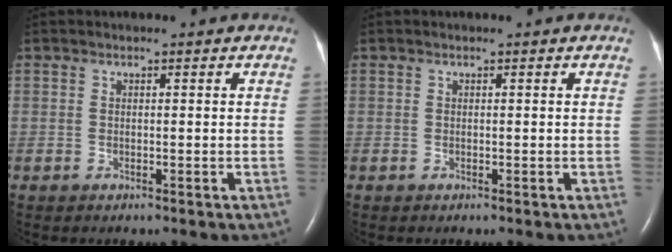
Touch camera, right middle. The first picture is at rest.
{"total": 0.0}